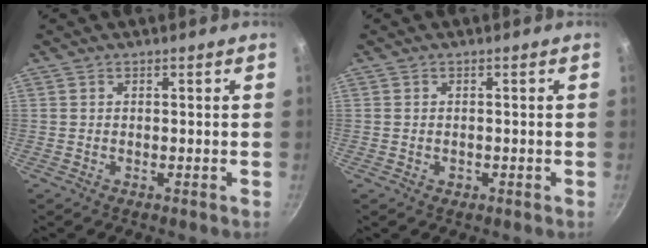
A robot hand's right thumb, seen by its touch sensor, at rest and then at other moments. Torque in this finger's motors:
{"motor_torque": [-0.30, 0.03, -0.22, 0.00, -0.02]}